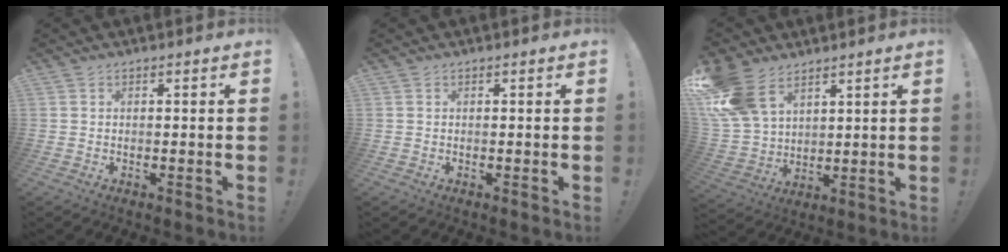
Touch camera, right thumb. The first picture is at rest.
{"total": 0.0}
{"total": 15.3, "force": [9.0, 9.5, 8.0], "torque": [-0.162, -0.042, 0.177]}